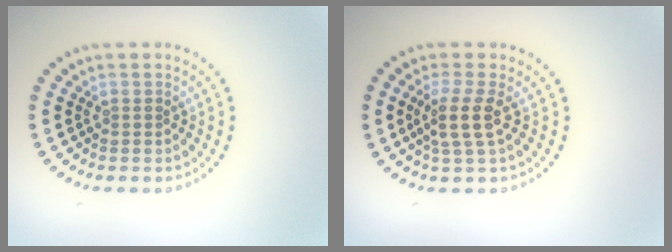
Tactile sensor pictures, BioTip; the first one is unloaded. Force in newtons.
{"total": 2.7, "press": 2.3, "slide": 1.5}